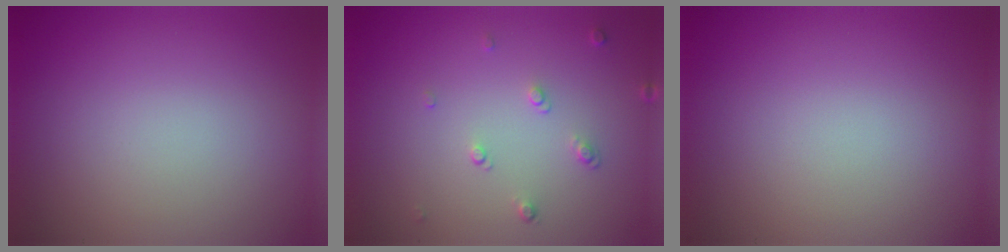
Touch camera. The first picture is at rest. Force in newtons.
{"total": 1.1, "press": 0.8, "slide": 0.8}
{"total": 0.0}